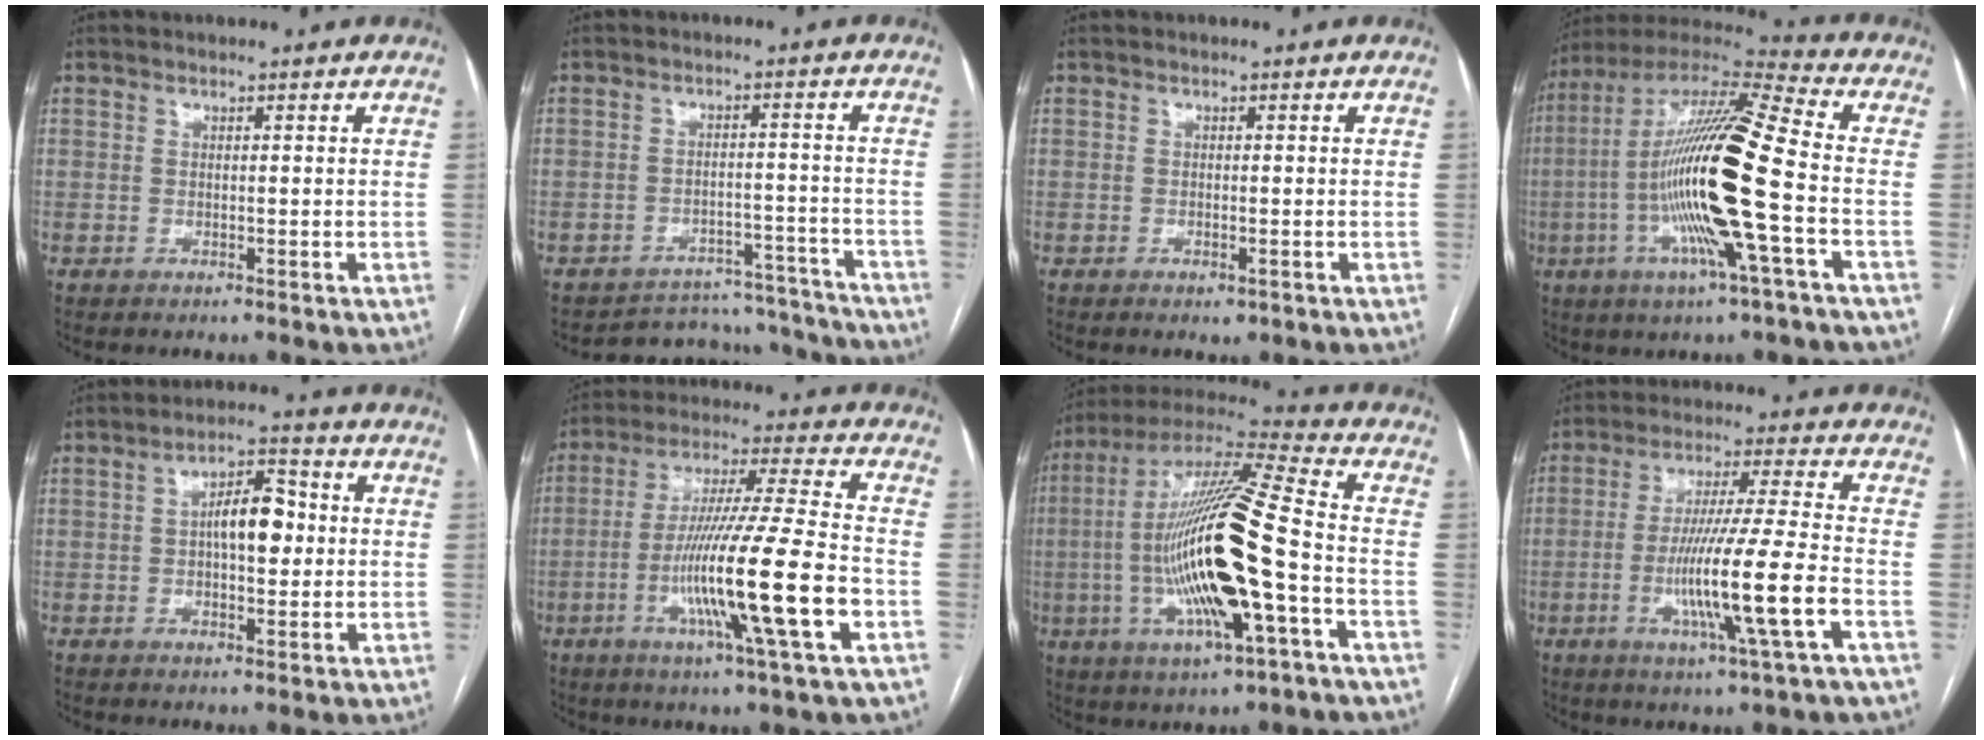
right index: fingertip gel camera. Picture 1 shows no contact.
{"total": 12.7, "force": [-12.2, 3.4, -0.2], "torque": [0.019, 0.034, -0.152]}
{"total": 1.1, "force": [-0.6, 0.5, 0.8], "torque": [-0.009, -0.001, -0.003]}
{"total": 21.0, "force": [-3.7, 0.9, 20.7], "torque": [-0.408, -0.009, -0.080]}
{"total": 7.2, "force": [0.3, 2.9, 6.6], "torque": [-0.108, 0.019, 0.004]}
{"total": 18.3, "force": [-5.2, -0.6, 17.5], "torque": [-0.320, -0.016, -0.097]}
{"total": 22.7, "force": [-3.8, 2.6, 22.2], "torque": [-0.458, -0.012, -0.071]}
{"total": 13.8, "force": [-4.0, -1.0, 13.2], "torque": [-0.249, -0.013, -0.077]}